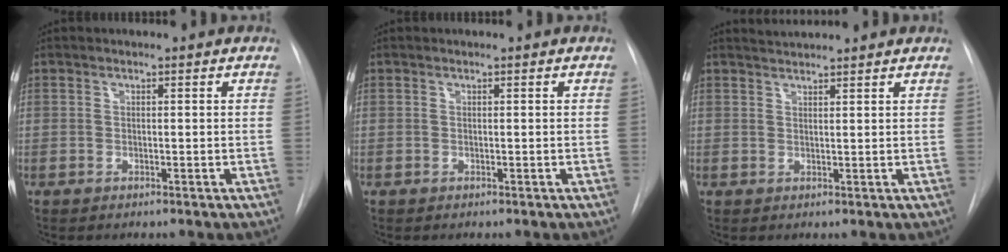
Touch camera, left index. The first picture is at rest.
{"total": 0.0}
{"total": 3.1, "force": [3.0, -0.3, 0.5], "torque": [-0.010, 0.023, 0.051]}